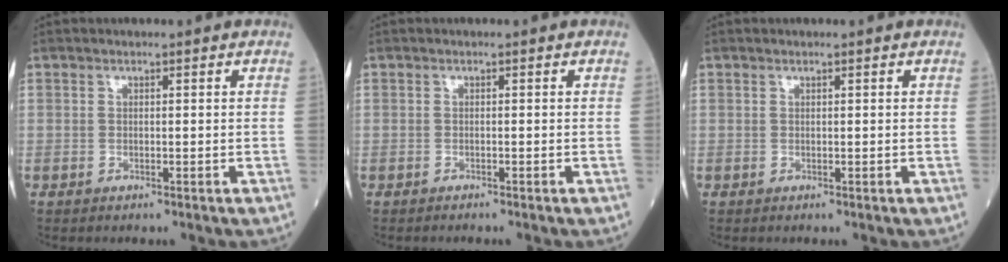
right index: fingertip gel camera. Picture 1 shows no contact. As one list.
[{"total": 0.8, "force": [-0.8, -0.1, 0.3], "torque": [-0.003, 0.001, -0.012]}, {"total": 0.0}]